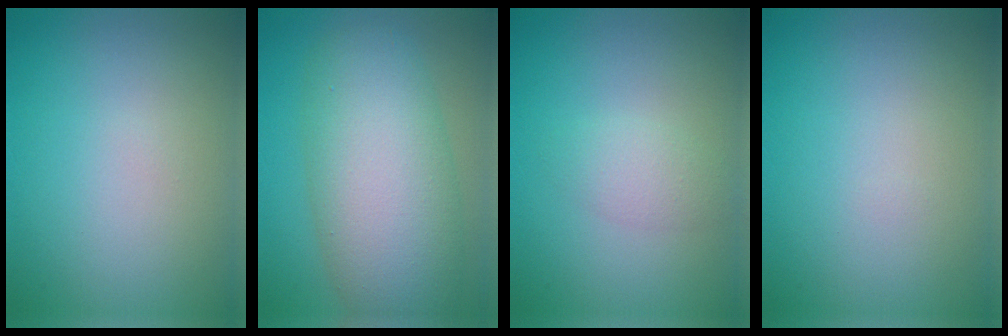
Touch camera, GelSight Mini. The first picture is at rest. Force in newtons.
{"total": 10.2, "press": 10.1, "slide": 0.2}
{"total": 2.3, "press": 2.3, "slide": 0.0}
{"total": 0.0}